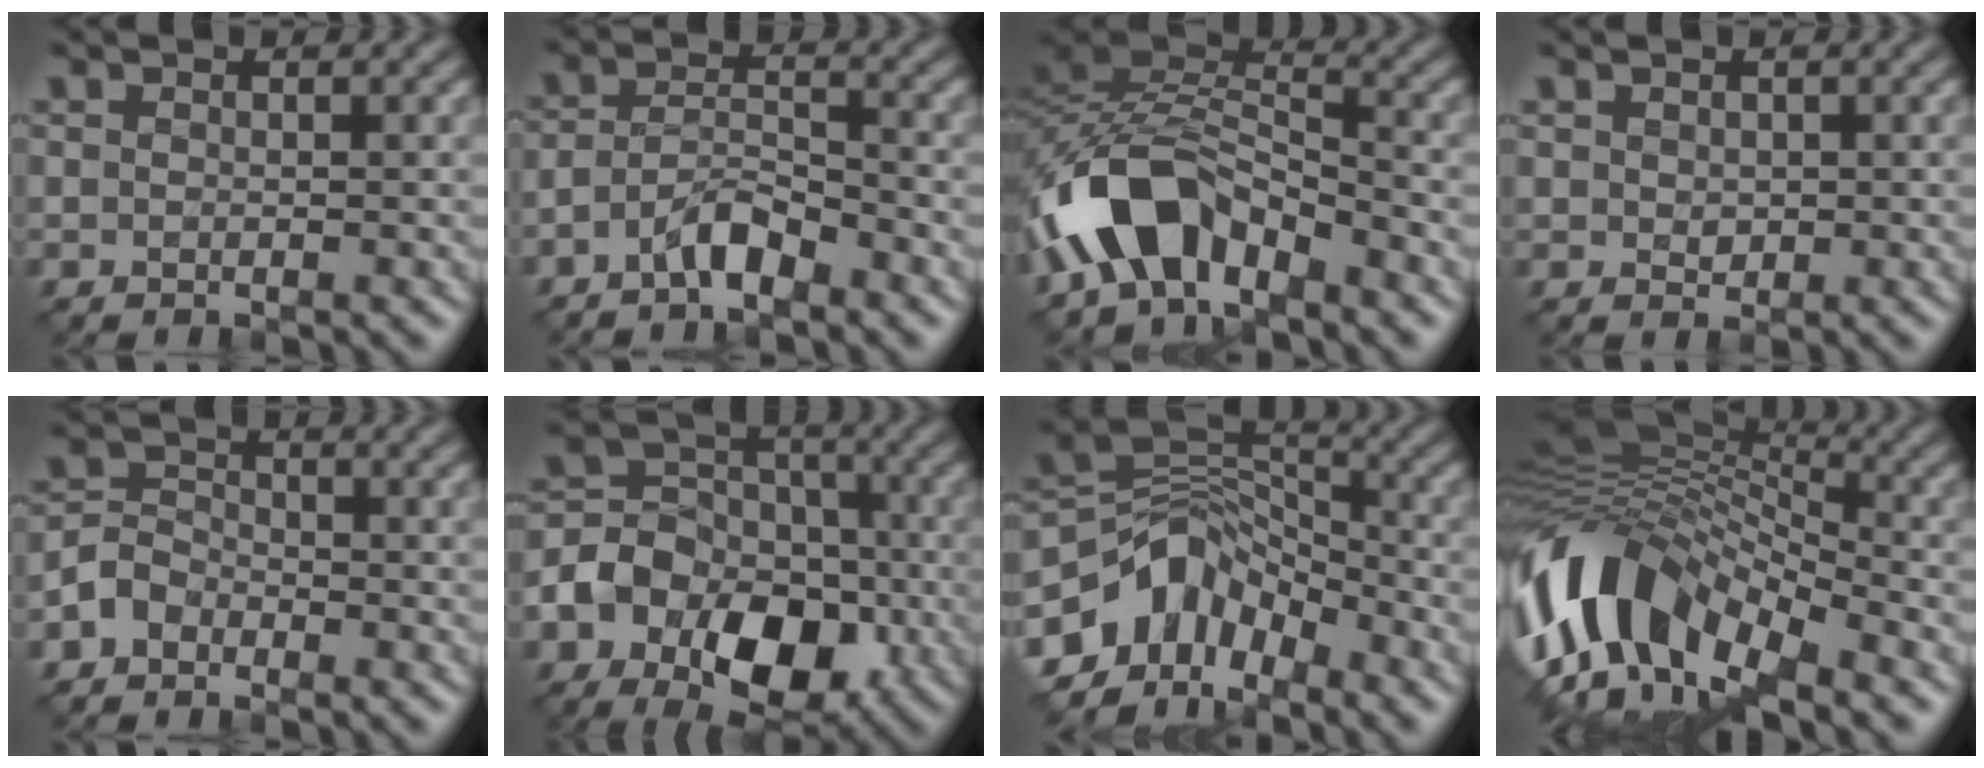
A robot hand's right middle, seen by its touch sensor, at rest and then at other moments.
{"total": 3.3, "force": [-2.4, 1.0, 2.0], "torque": [-0.038, 0.010, -0.049]}
{"total": 7.8, "force": [-4.9, 4.1, 4.6], "torque": [-0.071, 0.003, -0.101]}
{"total": 0.9, "force": [0.2, 0.8, 0.4], "torque": [-0.010, -0.004, 0.009]}
{"total": 2.4, "force": [-1.5, 1.6, 0.8], "torque": [-0.016, 0.010, -0.039]}
{"total": 13.2, "force": [-5.3, 9.6, 7.4], "torque": [-0.126, -0.013, -0.111]}
{"total": 8.2, "force": [-4.6, 5.3, 4.2], "torque": [-0.059, 0.005, -0.096]}
{"total": 13.4, "force": [-4.4, 7.4, 10.3], "torque": [-0.200, 0.011, -0.096]}